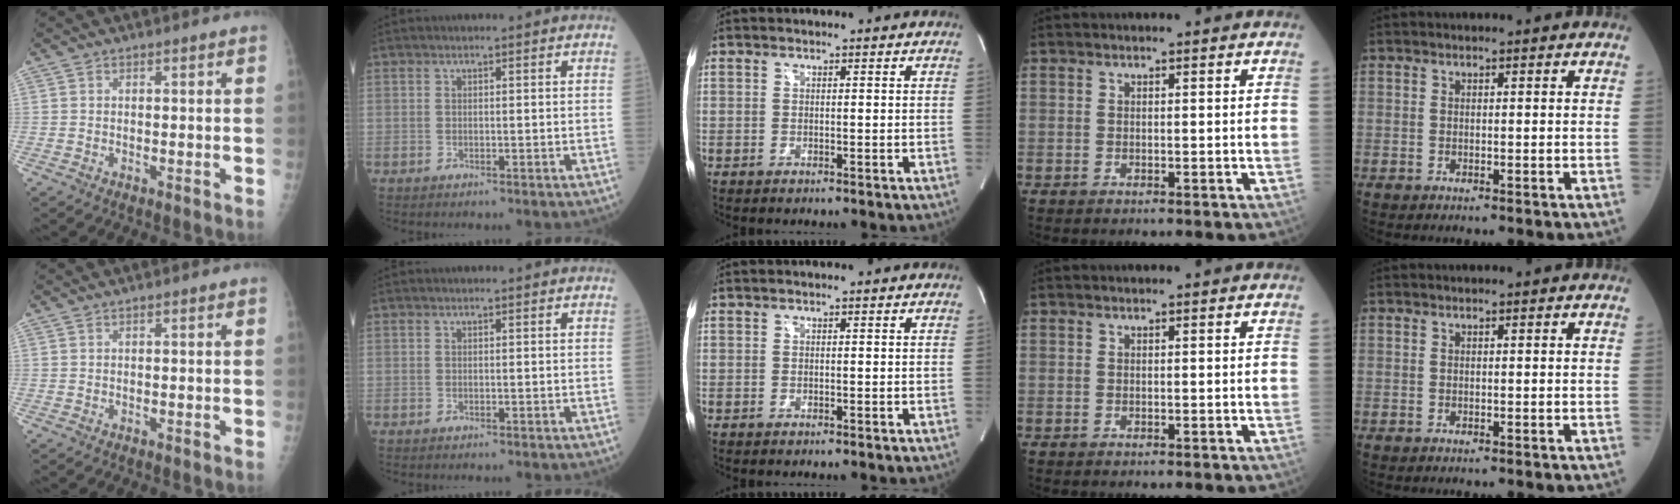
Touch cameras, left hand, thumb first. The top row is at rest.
{}